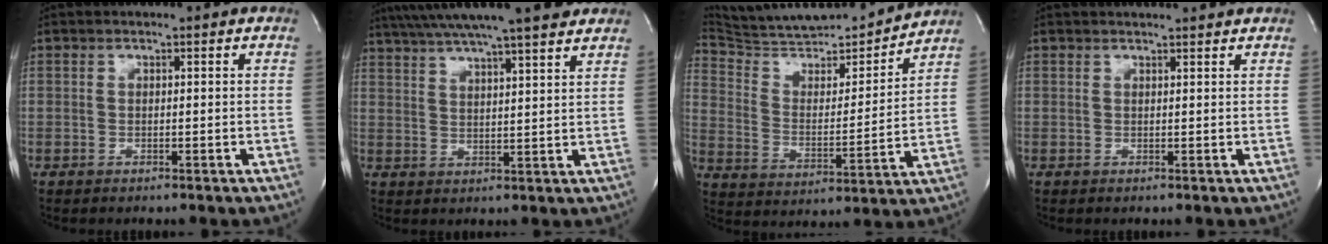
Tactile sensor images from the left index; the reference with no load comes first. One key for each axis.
{"total": 18.2, "fx": 15.2, "fy": 1.4, "fz": 10.0, "tx": -0.175, "ty": 0.029, "tz": 0.220}
{"total": 20.3, "fx": 19.1, "fy": 2.2, "fz": 6.5, "tx": -0.109, "ty": -0.020, "tz": 0.302}
{"total": 3.2, "fx": 3.1, "fy": 0.0, "fz": 0.8, "tx": -0.012, "ty": 0.010, "tz": 0.033}